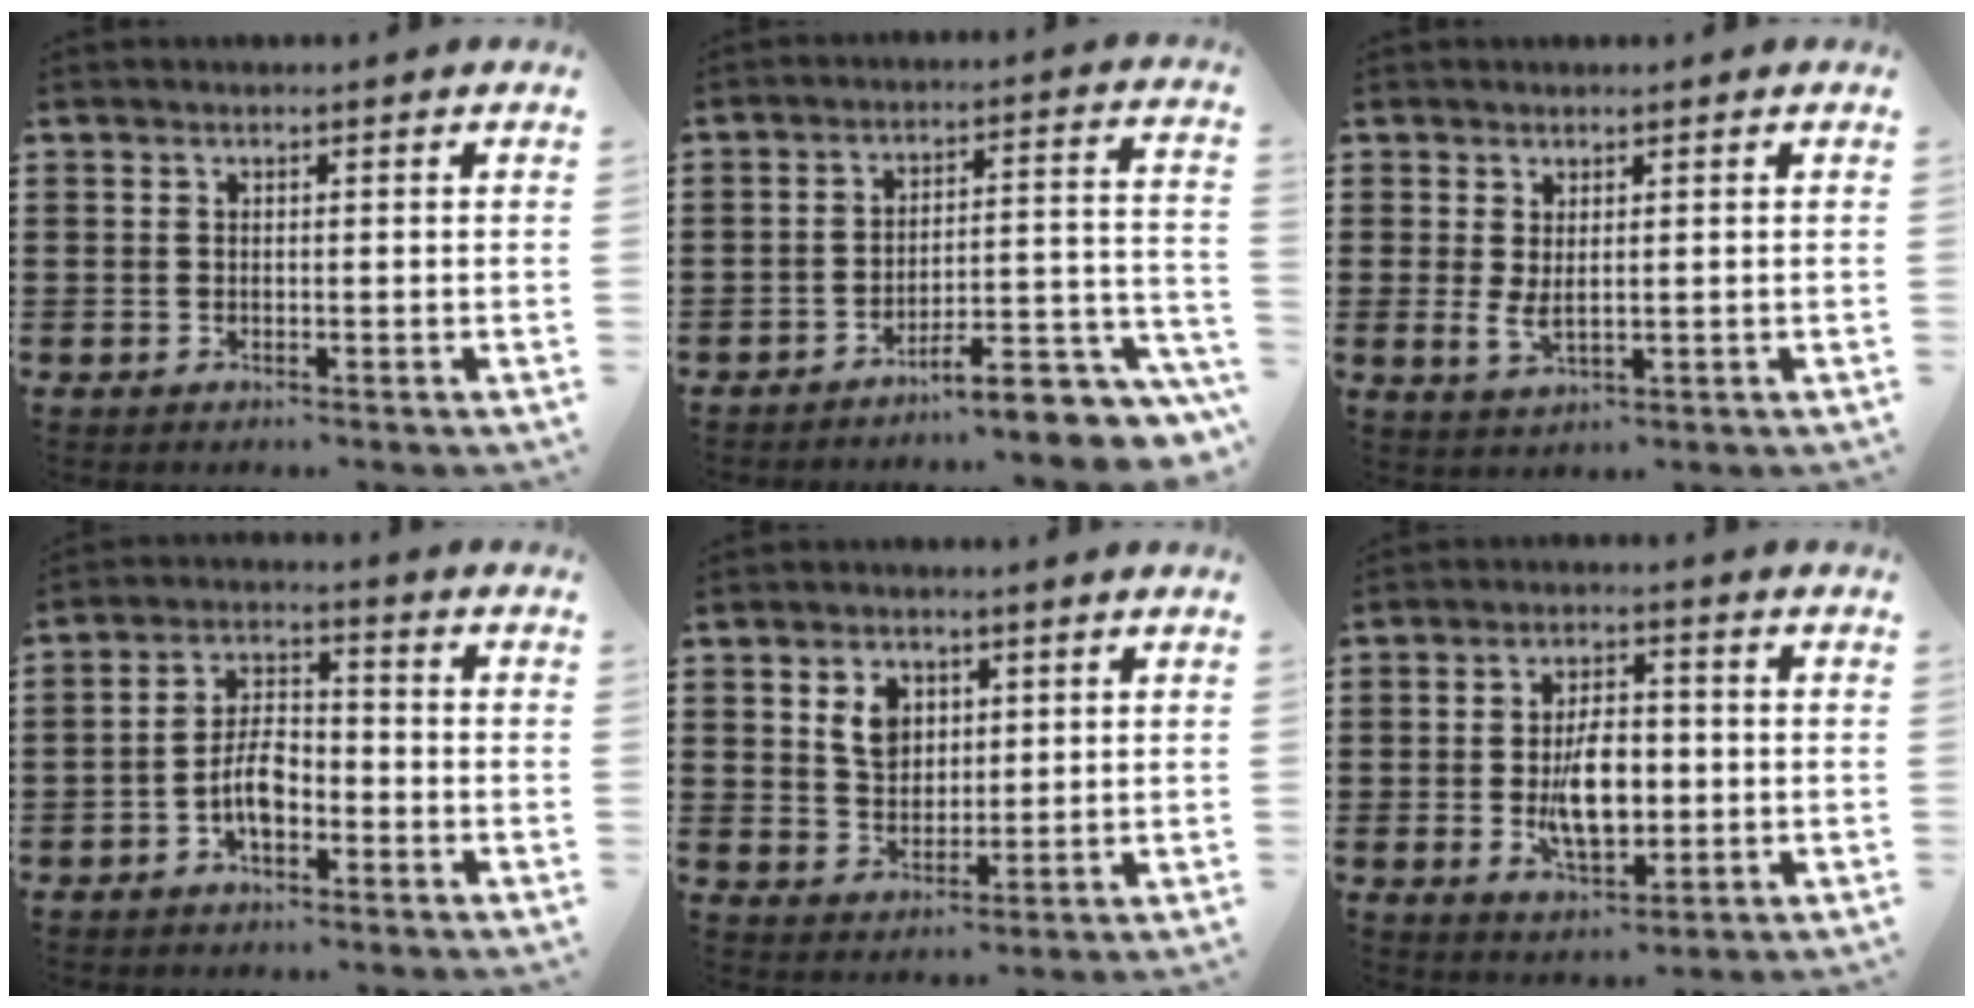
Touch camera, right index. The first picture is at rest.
{"total": 7.9, "force": [-6.5, 1.4, 4.3], "torque": [-0.058, 0.002, -0.121]}
{"total": 2.7, "force": [0.9, 1.0, 2.4], "torque": [-0.056, -0.003, 0.014]}
{"total": 5.7, "force": [-2.4, 2.7, 4.4], "torque": [-0.102, 0.004, -0.053]}
{"total": 5.0, "force": [1.8, 3.9, 2.7], "torque": [-0.058, 0.011, 0.030]}
{"total": 8.3, "force": [-1.0, 4.4, 7.0], "torque": [-0.120, -0.001, -0.021]}